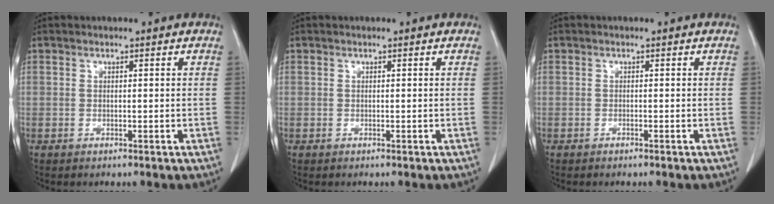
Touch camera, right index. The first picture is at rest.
{"total": 0.0}
{"total": 0.5, "force": [-0.4, 0.0, 0.2], "torque": [-0.007, -0.001, -0.007]}